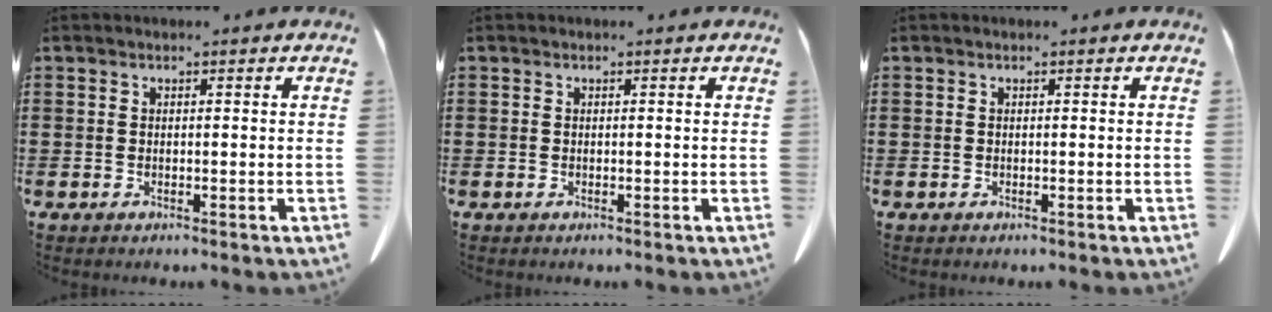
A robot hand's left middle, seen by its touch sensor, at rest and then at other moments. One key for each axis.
{"total": 0.0}
{"total": 0.0}